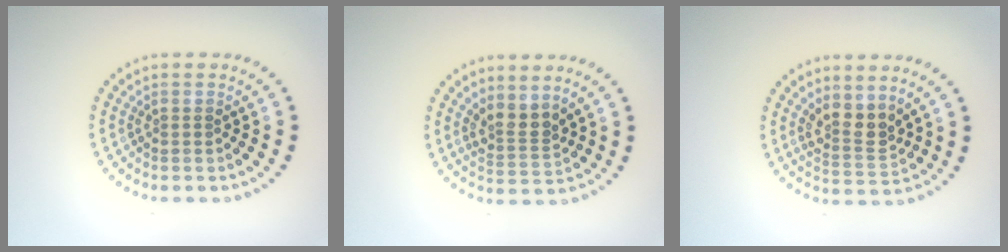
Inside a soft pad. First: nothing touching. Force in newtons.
{"total": 2.4, "press": 1.8, "slide": 1.7}
{"total": 2.8, "press": 2.4, "slide": 1.4}